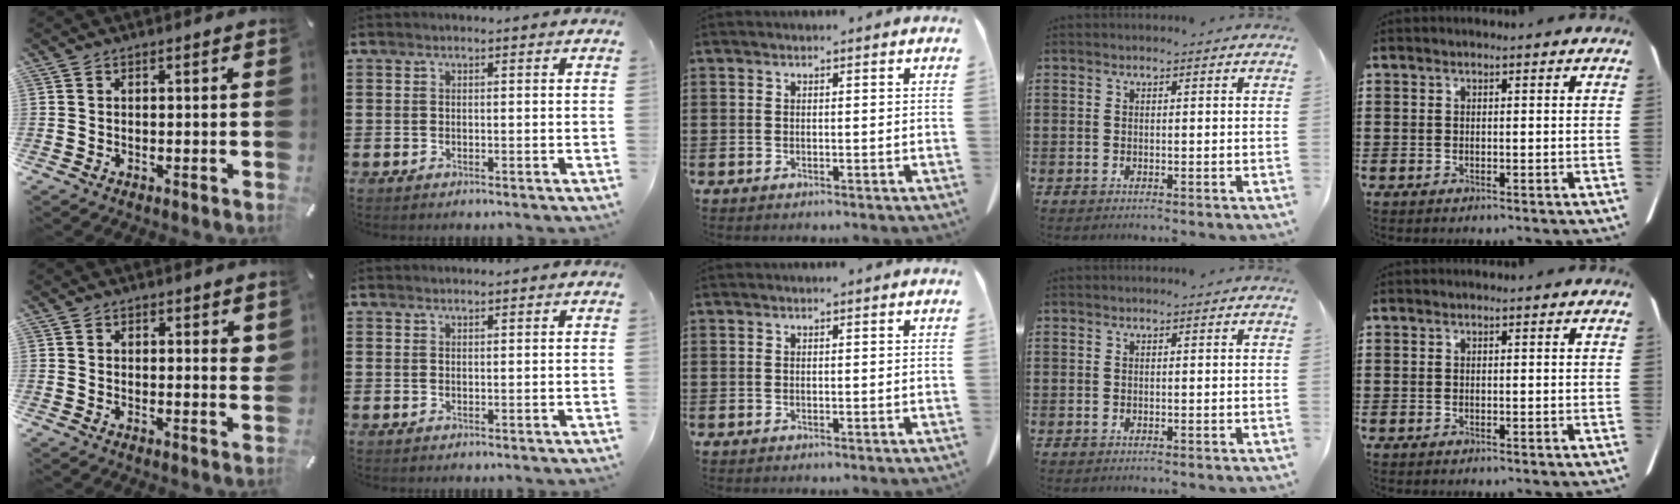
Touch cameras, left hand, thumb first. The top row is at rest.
{"thumb": {"total": 2.2, "force": [1.7, 1.1, 0.8], "torque": [0.000, -0.005, 0.028]}, "index": {"total": 0.9, "force": [0.9, 0.0, 0.1], "torque": [-0.003, -0.001, 0.018]}}